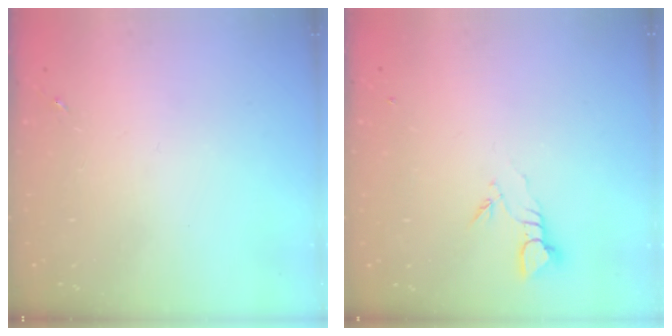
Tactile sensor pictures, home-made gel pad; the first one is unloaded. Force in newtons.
{"total": 3.7, "press": 3.7, "slide": 0.3}